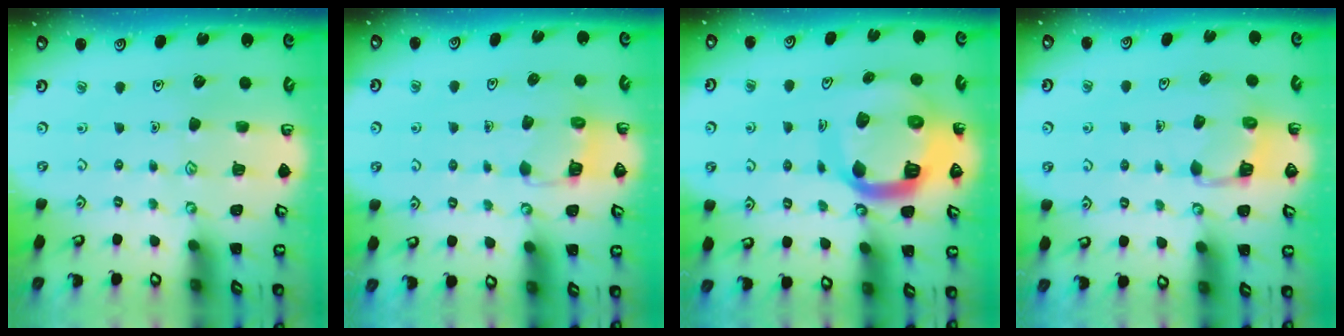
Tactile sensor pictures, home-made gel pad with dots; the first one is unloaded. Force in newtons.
{"total": 2.8, "press": 2.8, "slide": 0.2}
{"total": 15.0, "press": 14.9, "slide": 1.7}
{"total": 3.3, "press": 3.3, "slide": 0.3}